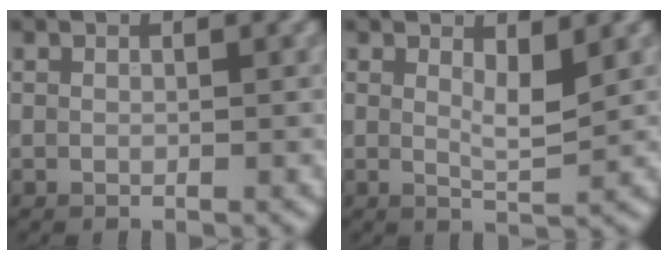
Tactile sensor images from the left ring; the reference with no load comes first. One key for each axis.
{"total": 2.4, "fx": 1.0, "fy": 0.5, "fz": 2.1, "tx": -0.035, "ty": -0.007, "tz": 0.019}